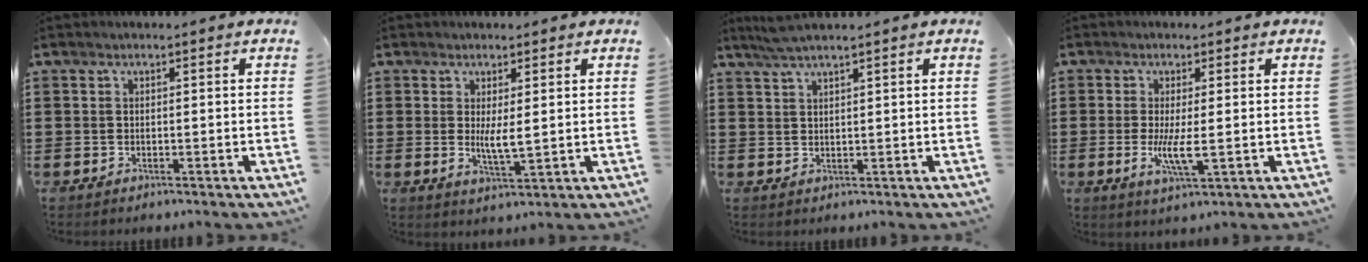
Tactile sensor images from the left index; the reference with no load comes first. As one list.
[{"total": 3.9, "force": [0.7, 0.8, 3.7], "torque": [-0.063, -0.006, 0.011]}, {"total": 2.5, "force": [2.0, -0.2, 1.4], "torque": [-0.031, 0.001, 0.039]}, {"total": 4.8, "force": [-0.6, 0.7, 4.8], "torque": [-0.096, -0.009, -0.013]}]